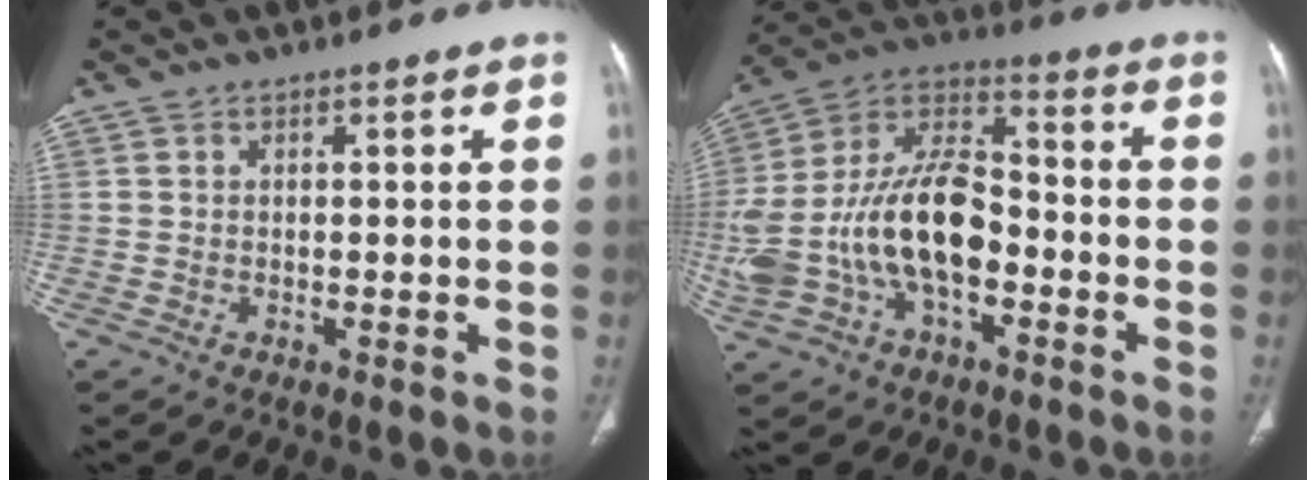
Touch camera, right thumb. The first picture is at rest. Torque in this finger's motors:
{"motor_torque": [2.63, 2.38, 1.94, -0.83, 0.26]}